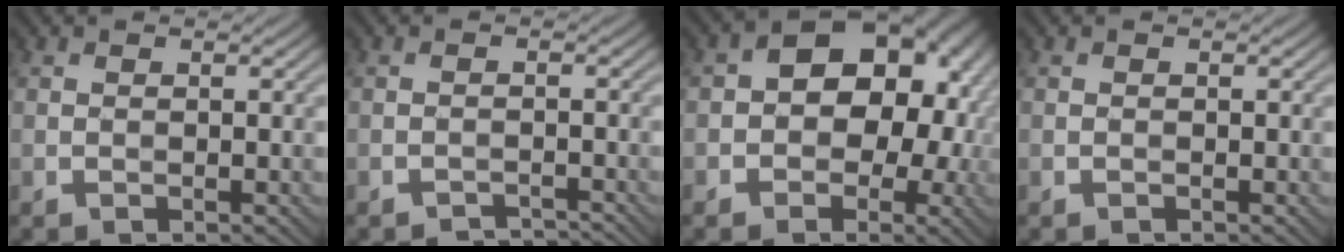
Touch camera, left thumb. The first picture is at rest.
{"total": 1.5, "force": [-1.5, 0.0, -0.1], "torque": [0.004, 0.008, -0.027]}
{"total": 12.4, "force": [0.5, 9.0, 8.5], "torque": [-0.076, 0.012, -0.007]}
{"total": 0.0}